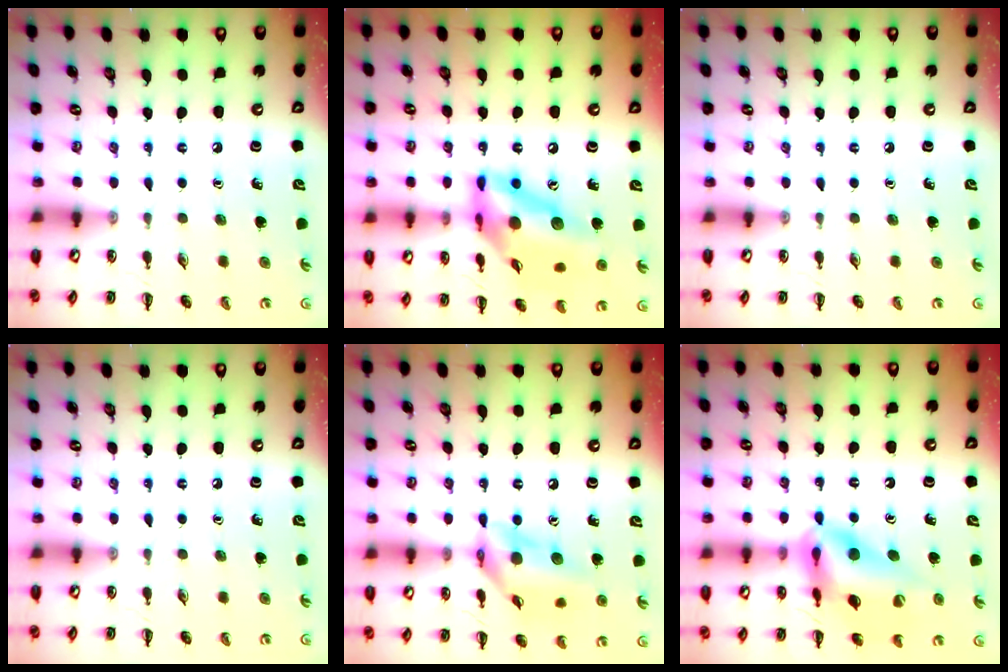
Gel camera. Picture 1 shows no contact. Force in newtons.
{"total": 15.9, "press": 15.0, "slide": 5.3}
{"total": 0.0}
{"total": 0.0}
{"total": 15.3, "press": 15.0, "slide": 3.1}
{"total": 15.1, "press": 14.4, "slide": 4.5}